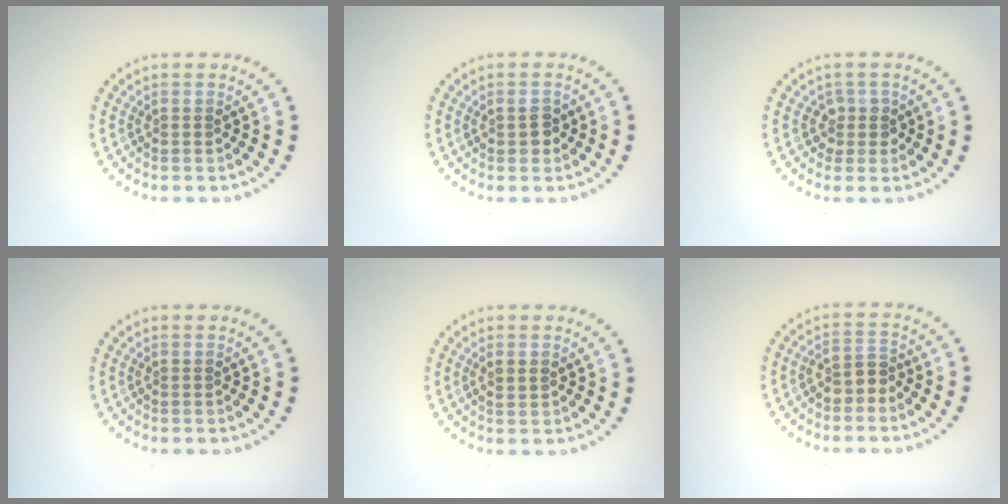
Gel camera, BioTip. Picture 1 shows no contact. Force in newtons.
{"total": 1.4, "press": 1.4, "slide": 0.2}
{"total": 1.7, "press": 1.3, "slide": 1.1}
{"total": 0.0}
{"total": 0.8, "press": 0.8, "slide": 0.1}
{"total": 2.1, "press": 2.0, "slide": 0.9}